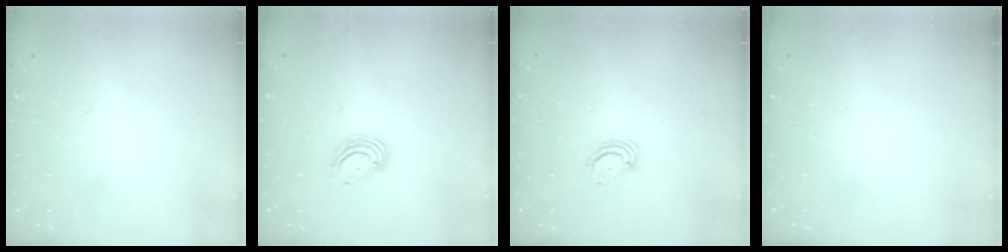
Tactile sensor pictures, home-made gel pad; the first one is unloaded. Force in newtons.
{"total": 6.2, "press": 6.1, "slide": 0.9}
{"total": 3.2, "press": 3.2, "slide": 0.2}
{"total": 0.0}